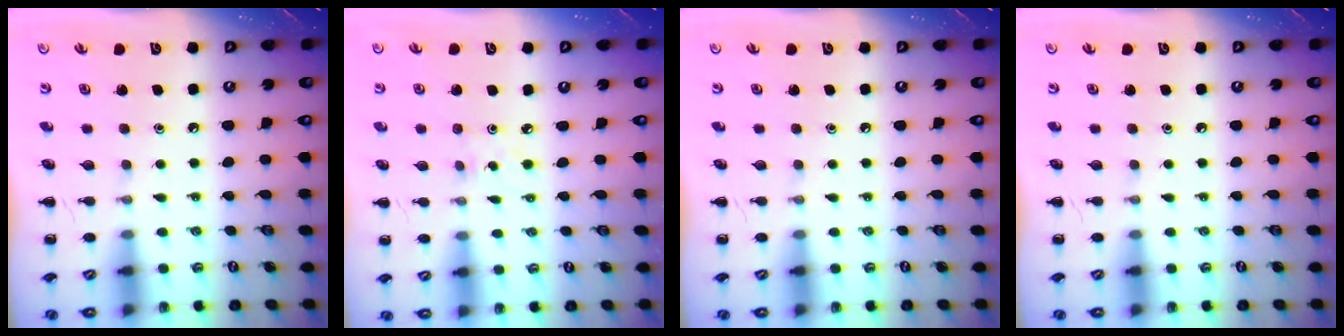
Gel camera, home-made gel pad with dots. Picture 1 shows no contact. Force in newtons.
{"total": 2.1, "press": 2.0, "slide": 0.7}
{"total": 0.0}
{"total": 0.0}